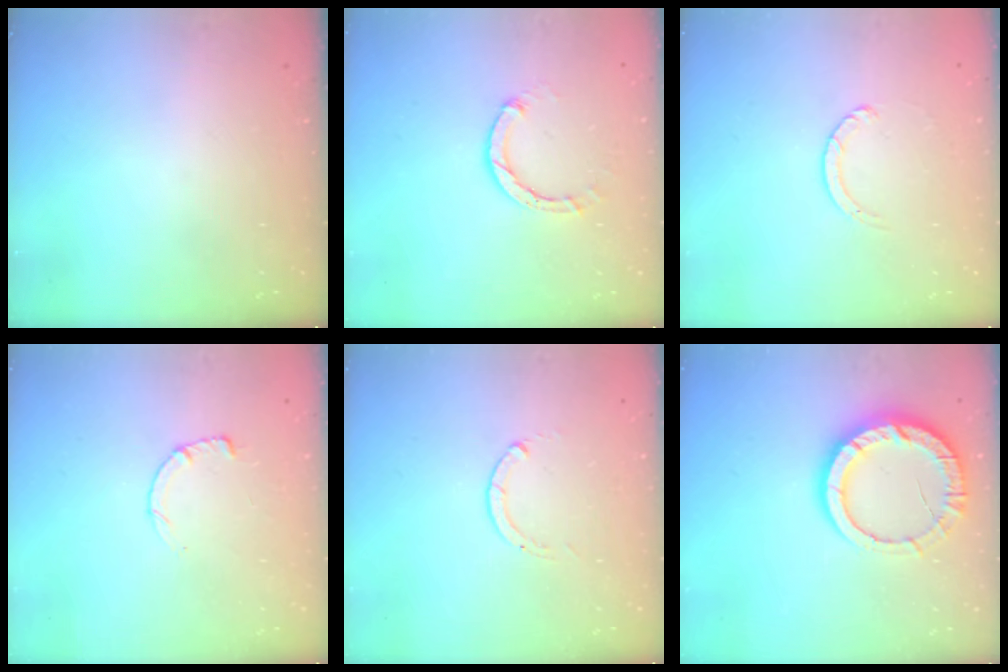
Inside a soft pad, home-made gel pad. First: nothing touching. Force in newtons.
{"total": 3.0, "press": 3.0, "slide": 0.4}
{"total": 1.3, "press": 1.2, "slide": 0.2}
{"total": 3.4, "press": 3.4, "slide": 0.4}
{"total": 0.0}
{"total": 12.0, "press": 11.9, "slide": 1.0}